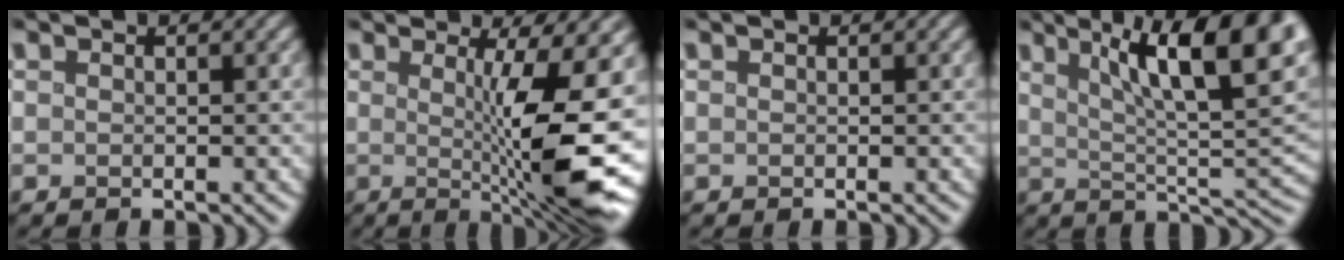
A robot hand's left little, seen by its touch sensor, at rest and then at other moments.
{"total": 11.4, "force": [-0.3, 1.9, 11.2], "torque": [-0.159, -0.005, 0.001]}
{"total": 0.0}
{"total": 13.5, "force": [5.8, 3.9, 11.5], "torque": [-0.145, 0.013, 0.090]}